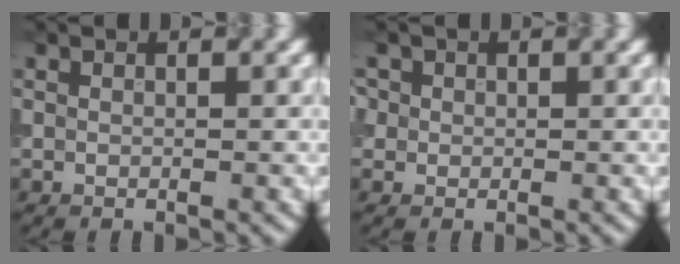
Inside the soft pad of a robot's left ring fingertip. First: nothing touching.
{"total": 0.6, "force": [0.1, 0.6, -0.2], "torque": [0.004, -0.001, 0.008]}